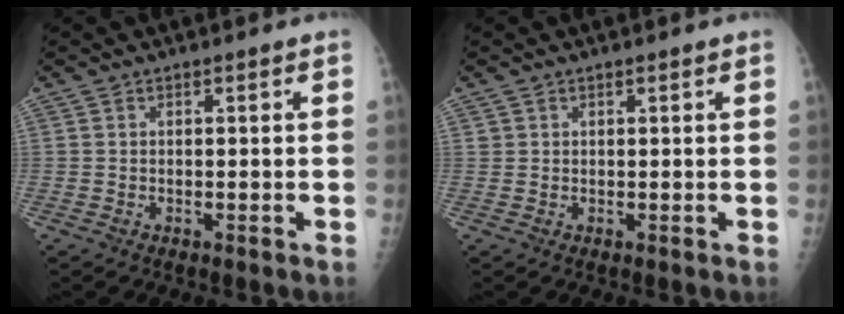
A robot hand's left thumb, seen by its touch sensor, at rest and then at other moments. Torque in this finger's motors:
{"motor_torque": [0.01, 0.14, 0.11, 0.12, -0.01]}